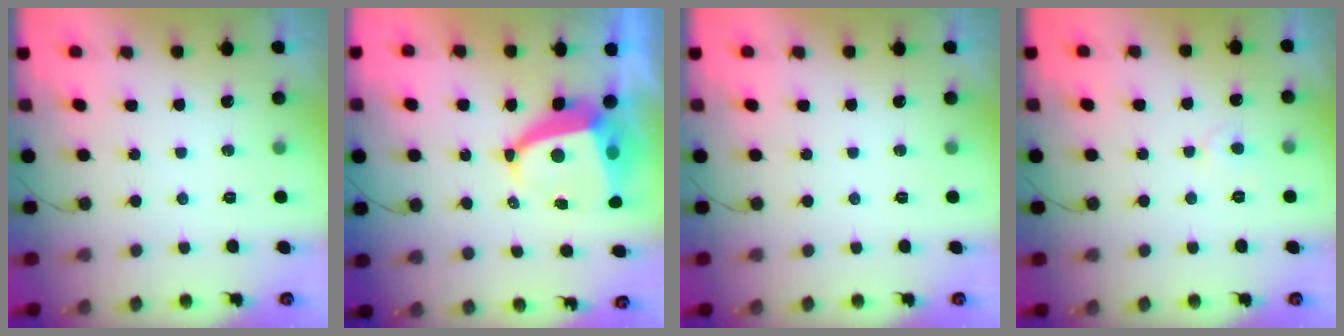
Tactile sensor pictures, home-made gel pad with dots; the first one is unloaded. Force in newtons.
{"total": 8.4, "press": 8.3, "slide": 1.1}
{"total": 0.0}
{"total": 4.2, "press": 4.1, "slide": 0.4}